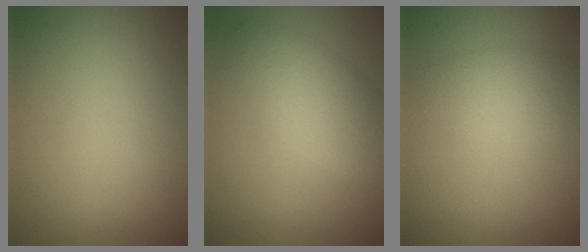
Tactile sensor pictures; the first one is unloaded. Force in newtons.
{"total": 4.6, "press": 4.6, "slide": 0.2}
{"total": 3.0, "press": 3.0, "slide": 0.1}